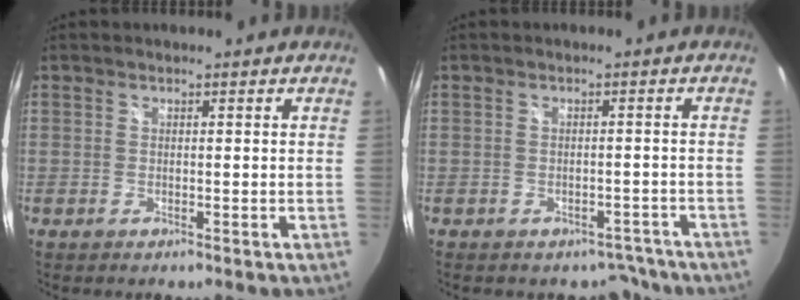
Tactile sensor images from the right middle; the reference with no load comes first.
{"total": 3.4, "force": [-2.8, 1.8, 0.2], "torque": [0.008, 0.020, -0.027]}